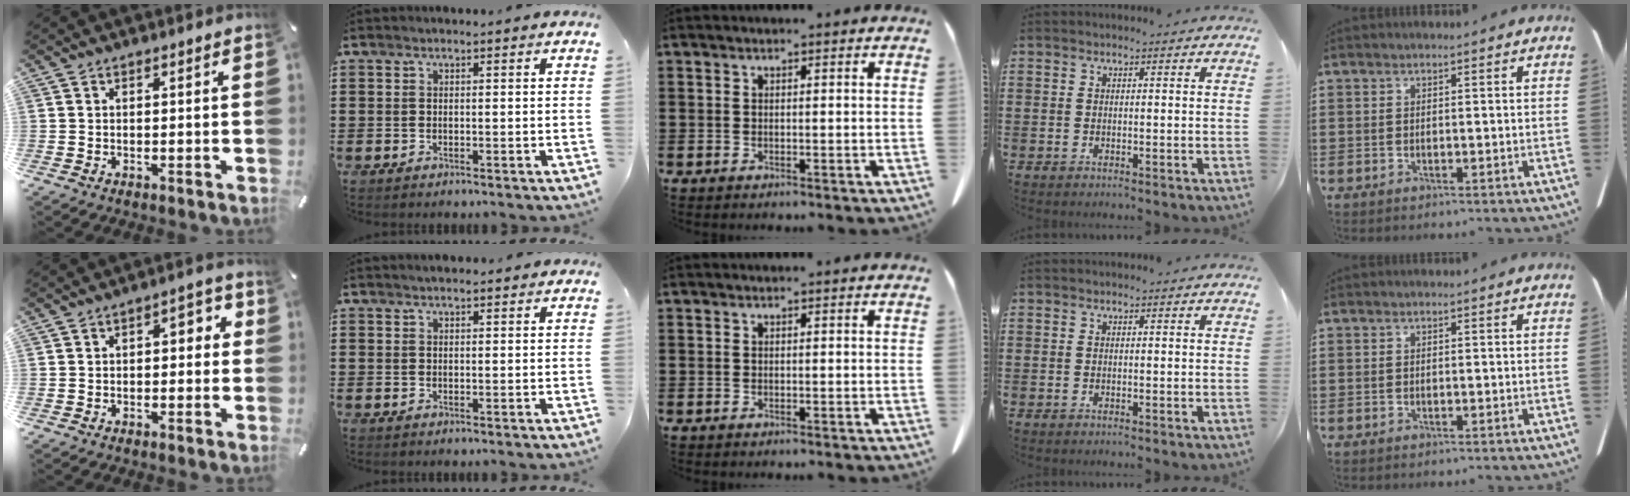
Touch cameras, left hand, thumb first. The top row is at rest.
{"thumb": {"total": 3.7, "force": [-0.9, 2.3, 2.8], "torque": [-0.039, 0.012, -0.025]}, "index": {"total": 1.4, "force": [1.3, 0.2, 0.5], "torque": [-0.011, 0.003, 0.024]}}